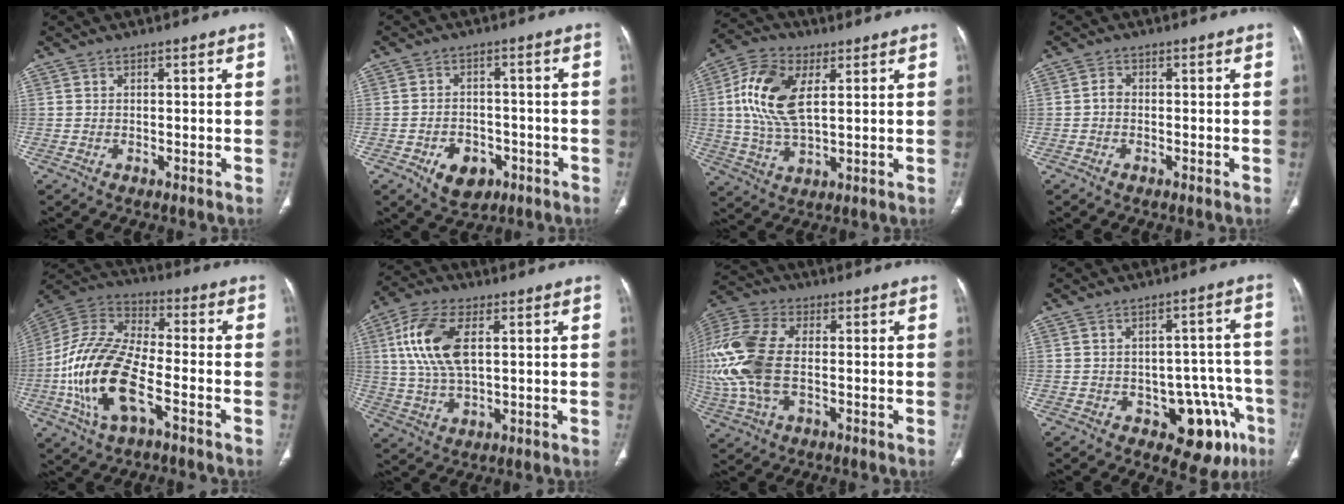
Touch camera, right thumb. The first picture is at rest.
{"total": 7.4, "force": [-3.4, 5.2, 3.9], "torque": [-0.041, 0.023, -0.045]}
{"total": 13.5, "force": [3.2, 7.1, 11.1], "torque": [-0.226, 0.001, 0.061]}
{"total": 1.4, "force": [-0.4, 1.0, 0.9], "torque": [-0.013, 0.004, -0.012]}
{"total": 18.3, "force": [-5.7, 8.2, 15.4], "torque": [-0.315, 0.027, -0.109]}
{"total": 12.5, "force": [3.1, 6.2, 10.5], "torque": [-0.223, 0.002, 0.060]}
{"total": 17.7, "force": [-0.7, 10.0, 14.6], "torque": [-0.358, 0.006, -0.011]}
{"total": 12.4, "force": [-5.8, 7.3, 8.2], "torque": [-0.051, 0.039, -0.067]}